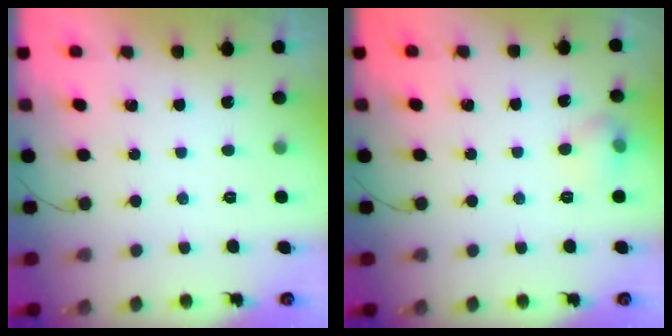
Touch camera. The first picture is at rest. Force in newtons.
{"total": 6.2, "press": 6.0, "slide": 1.7}